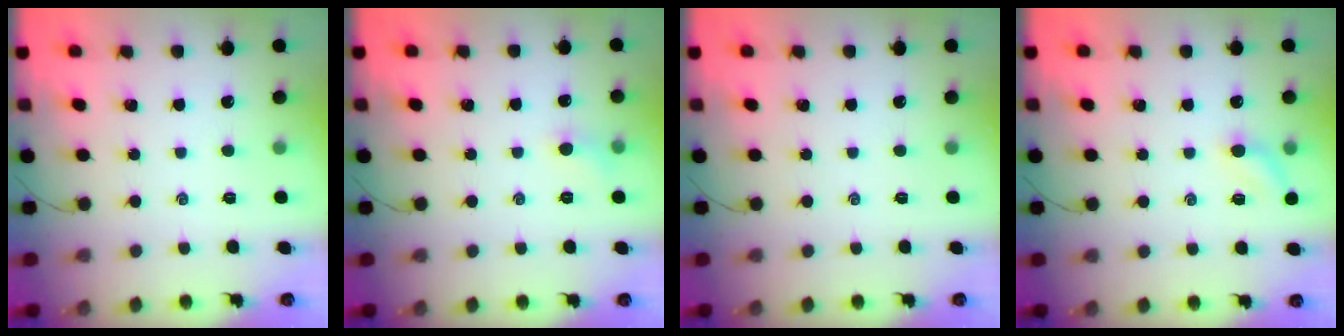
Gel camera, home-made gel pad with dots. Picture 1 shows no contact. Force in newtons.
{"total": 3.9, "press": 3.7, "slide": 1.3}
{"total": 0.0}
{"total": 6.8, "press": 6.6, "slide": 1.5}